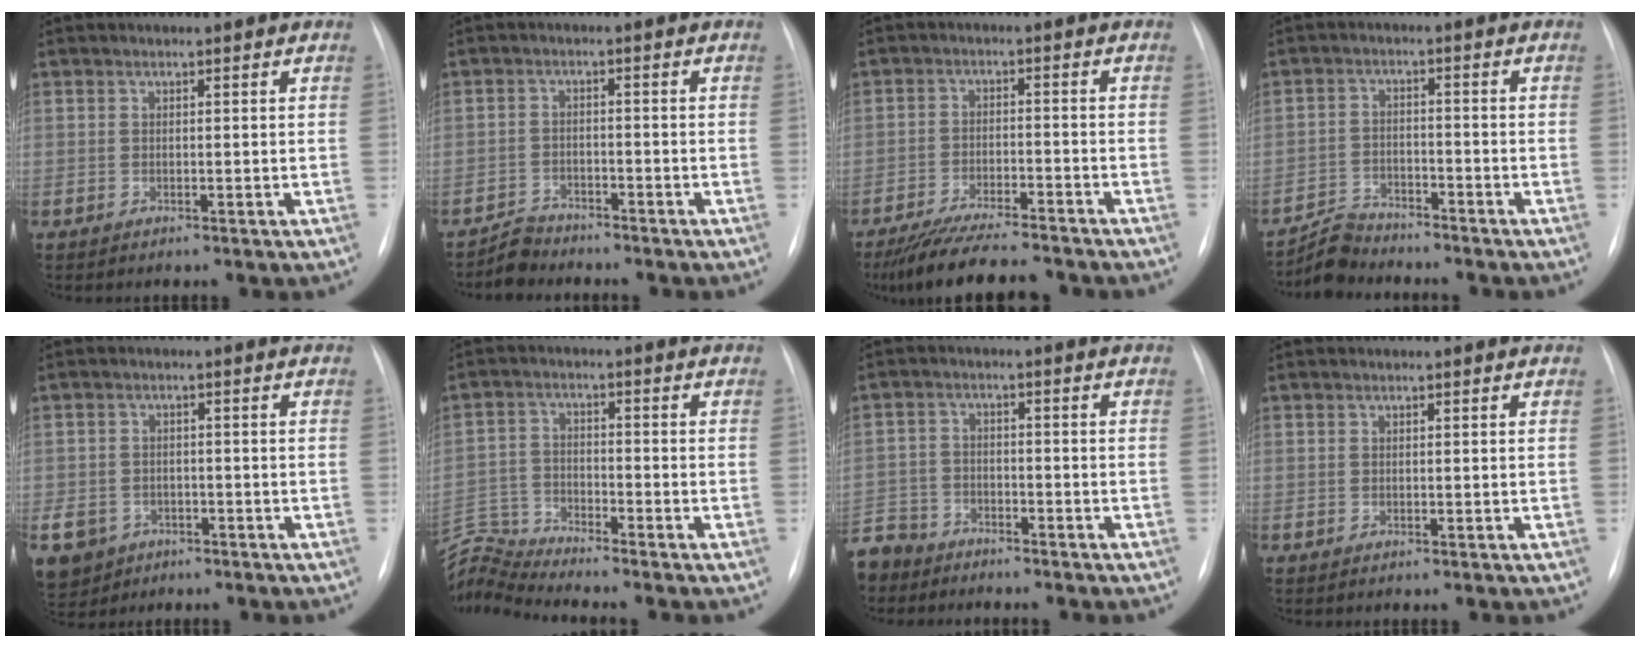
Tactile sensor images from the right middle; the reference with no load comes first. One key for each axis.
{"total": 3.1, "fx": -2.9, "fy": 0.8, "fz": -0.7, "tx": 0.013, "ty": -0.005, "tz": -0.053}
{"total": 13.0, "fx": -11.5, "fy": 1.7, "fz": 5.8, "tx": -0.093, "ty": -0.012, "tz": -0.176}
{"total": 4.6, "fx": -4.5, "fy": 0.7, "fz": -0.6, "tx": 0.009, "ty": -0.006, "tz": -0.082}
{"total": 11.2, "fx": -5.5, "fy": 9.1, "fz": 3.5, "tx": -0.105, "ty": 0.005, "tz": -0.078}
{"total": 8.5, "fx": -8.3, "fy": -1.9, "fz": -0.2, "tx": -0.010, "ty": 0.013, "tz": -0.162}
{"total": 10.3, "fx": -8.4, "fy": 5.5, "fz": 2.0, "tx": -0.067, "ty": 0.000, "tz": -0.153}
{"total": 0.0}